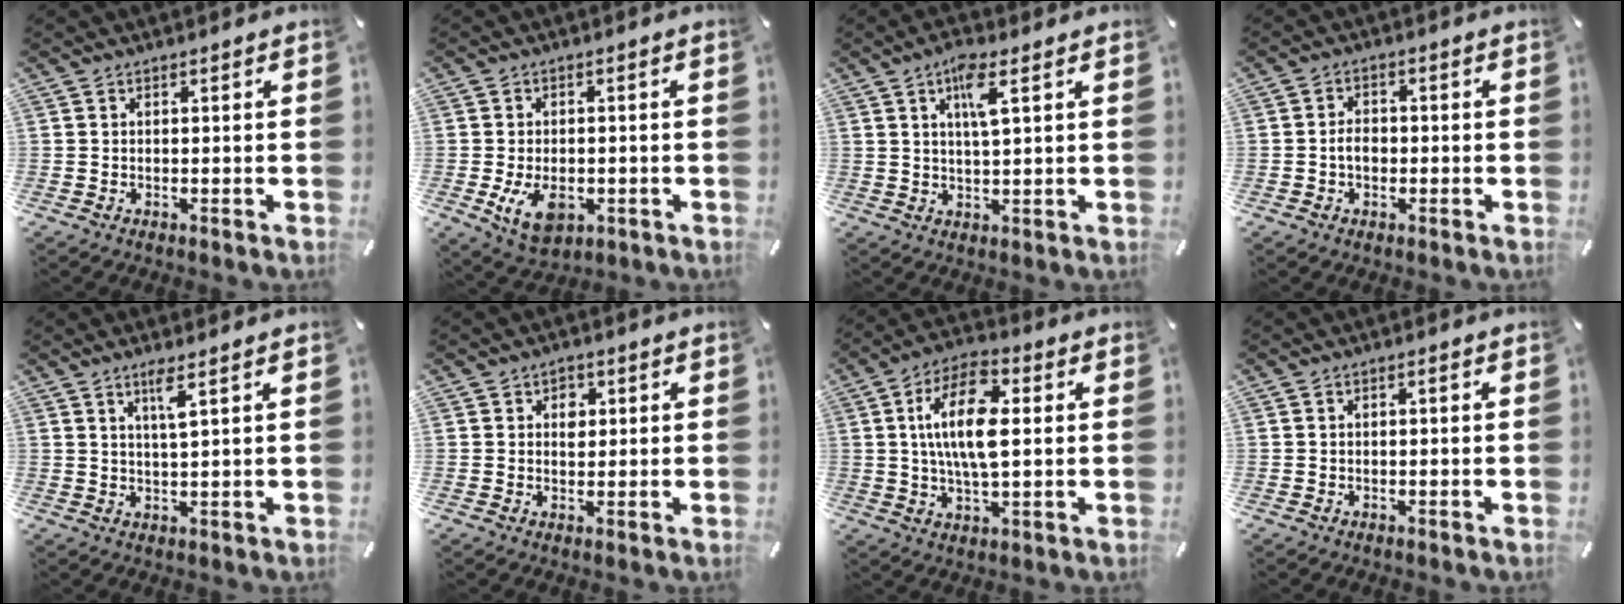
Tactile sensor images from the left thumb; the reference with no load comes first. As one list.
[{"total": 8.0, "force": [-2.1, 5.3, 5.6], "torque": [-0.104, 0.000, -0.038]}, {"total": 6.6, "force": [2.9, 1.5, 5.8], "torque": [-0.113, 0.002, 0.046]}, {"total": 3.7, "force": [-0.8, 2.7, 2.4], "torque": [-0.043, 0.008, -0.015]}, {"total": 3.8, "force": [2.0, -0.1, 3.2], "torque": [-0.068, -0.002, 0.032]}, {"total": 3.4, "force": [0.8, 2.7, 1.8], "torque": [-0.008, -0.005, 0.005]}, {"total": 14.1, "force": [2.4, 6.4, 12.3], "torque": [-0.250, 0.002, 0.039]}, {"total": 0.8, "force": [-0.2, 0.5, 0.6], "torque": [-0.010, 0.003, -0.005]}]